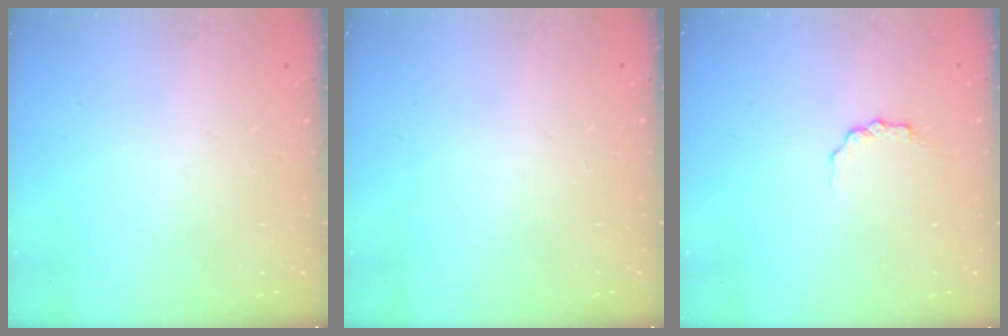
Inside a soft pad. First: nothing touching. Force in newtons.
{"total": 0.0}
{"total": 2.9, "press": 2.8, "slide": 0.5}